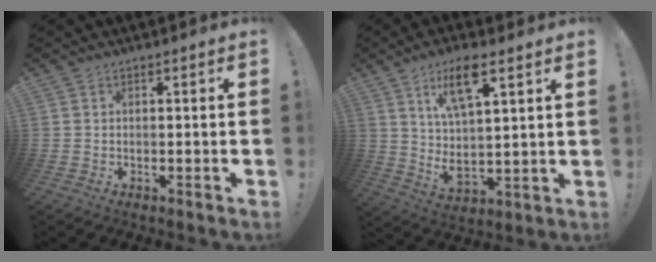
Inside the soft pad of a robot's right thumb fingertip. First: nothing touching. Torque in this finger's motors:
{"motor_torque": [-0.87, 1.50, 1.40, 0.54, 0.45]}